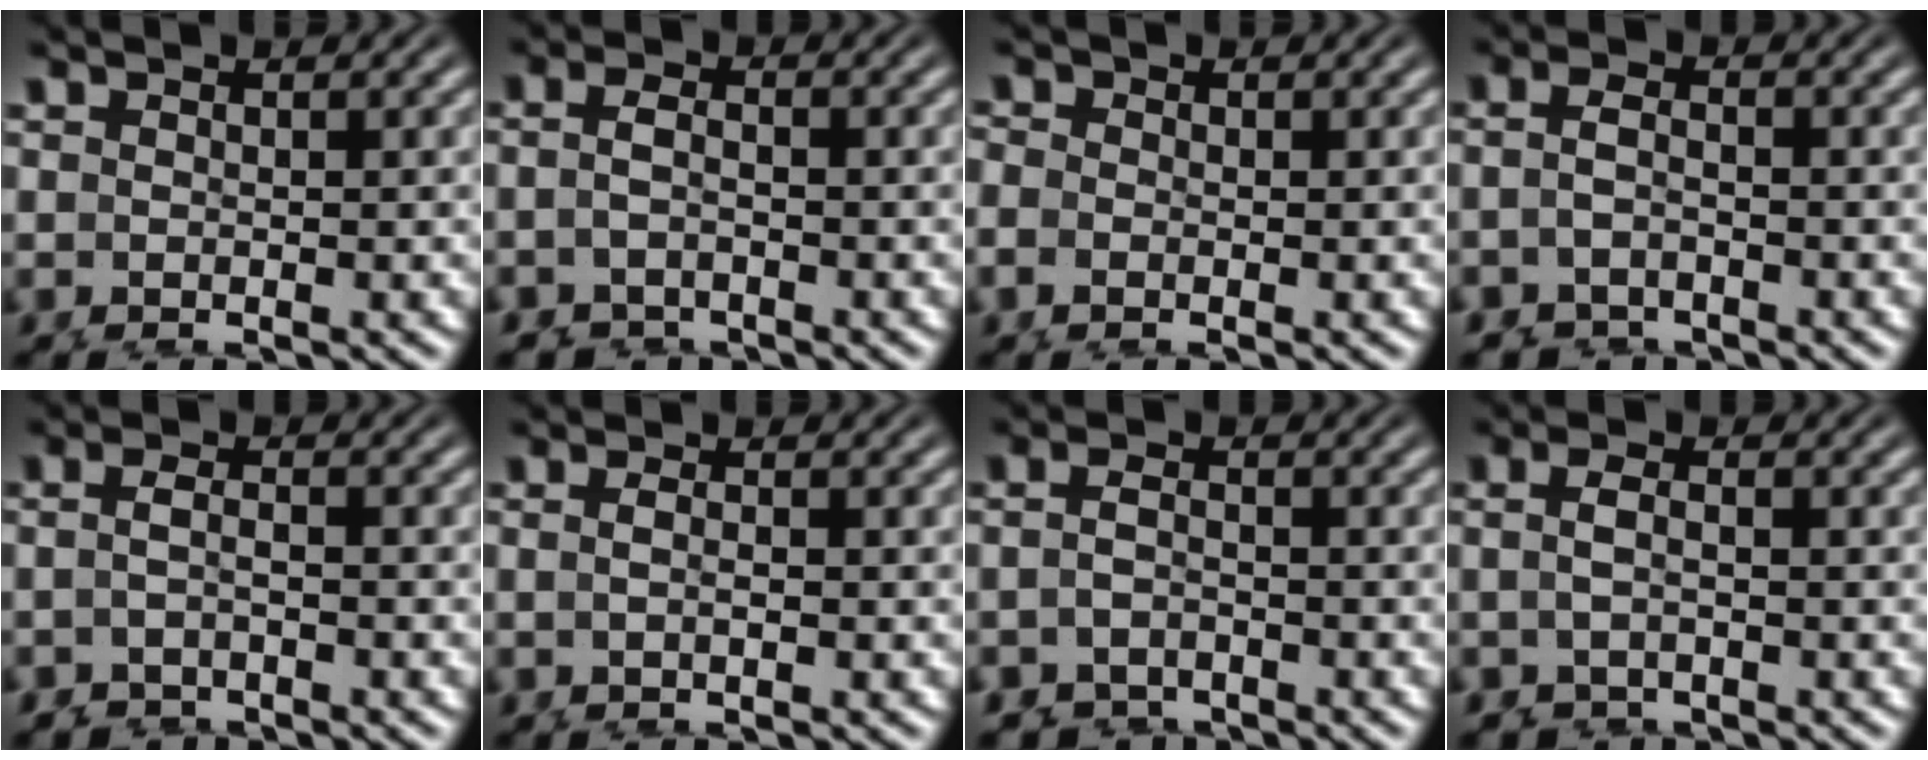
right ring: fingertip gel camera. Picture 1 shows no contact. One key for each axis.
{"total": 2.6, "fx": -1.1, "fy": 2.2, "fz": 0.9, "tx": -0.022, "ty": -0.005, "tz": -0.021}
{"total": 1.8, "fx": -0.1, "fy": 1.7, "fz": 0.7, "tx": -0.017, "ty": -0.004, "tz": -0.005}
{"total": 3.0, "fx": -1.4, "fy": 2.5, "fz": 1.0, "tx": -0.022, "ty": -0.006, "tz": -0.027}
{"total": 2.1, "fx": -0.8, "fy": 1.6, "fz": 1.1, "tx": -0.017, "ty": -0.003, "tz": -0.019}
{"total": 1.8, "fx": -0.3, "fy": 0.5, "fz": 1.6, "tx": -0.031, "ty": 0.000, "tz": -0.006}
{"total": 3.0, "fx": -2.4, "fy": 1.8, "fz": 0.4, "tx": -0.007, "ty": -0.013, "tz": -0.036}
{"total": 2.4, "fx": -0.8, "fy": 1.7, "fz": 1.4, "tx": -0.031, "ty": -0.002, "tz": -0.018}